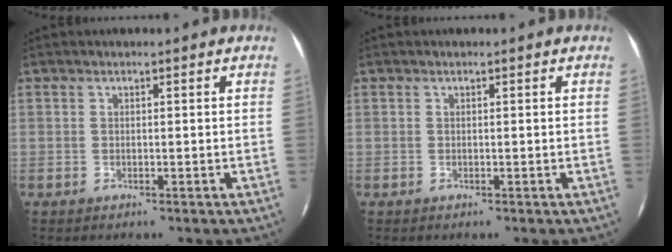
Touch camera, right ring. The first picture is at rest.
{"total": 0.0}